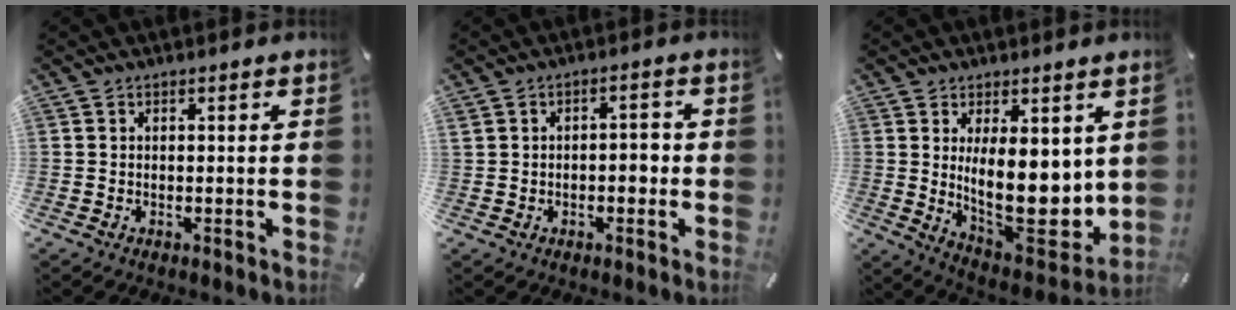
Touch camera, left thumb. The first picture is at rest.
{"total": 3.7, "force": [-0.5, 2.3, 2.9], "torque": [-0.045, 0.007, -0.013]}
{"total": 18.3, "force": [1.9, 8.6, 16.0], "torque": [-0.251, -0.043, 0.043]}